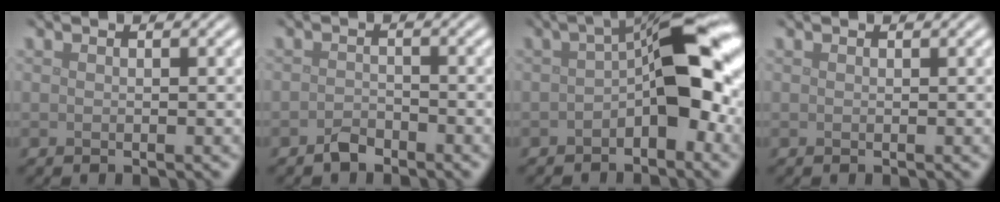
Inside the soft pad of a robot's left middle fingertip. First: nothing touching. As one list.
[{"total": 1.6, "force": [-1.3, 0.7, 0.5], "torque": [-0.008, 0.004, -0.027]}, {"total": 8.2, "force": [-0.9, 3.8, 7.2], "torque": [-0.097, 0.022, -0.026]}, {"total": 0.0}]